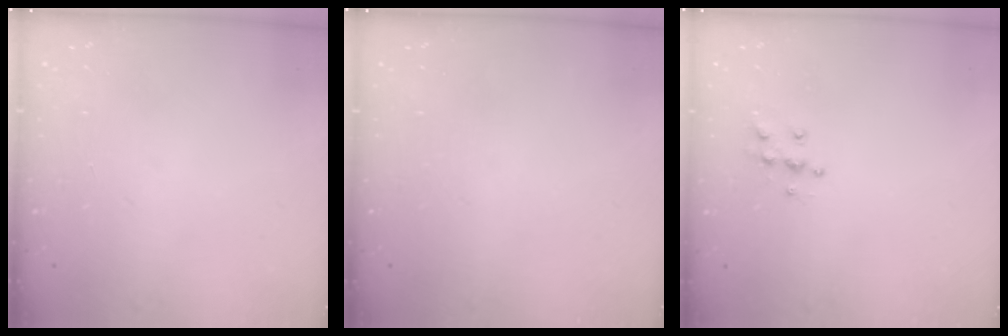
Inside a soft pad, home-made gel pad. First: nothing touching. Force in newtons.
{"total": 0.0}
{"total": 6.4, "press": 6.4, "slide": 0.6}